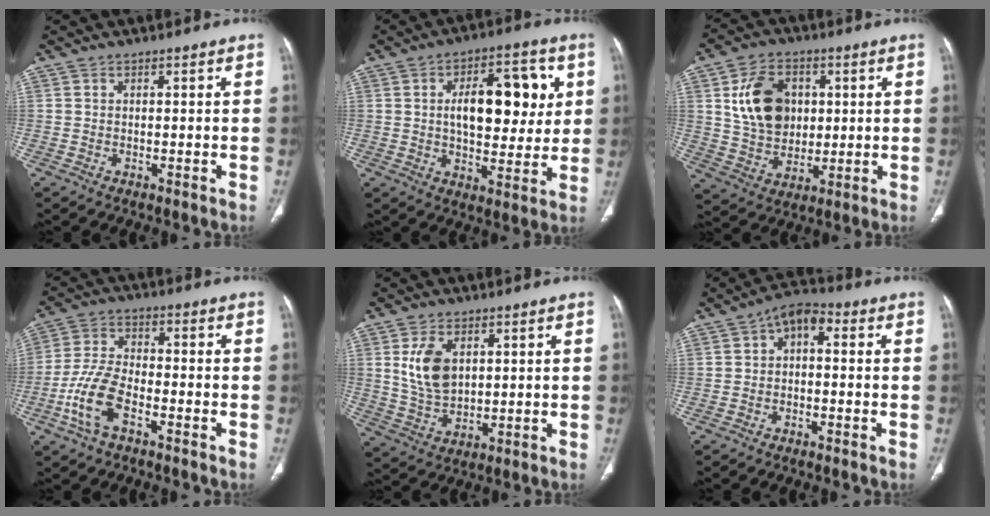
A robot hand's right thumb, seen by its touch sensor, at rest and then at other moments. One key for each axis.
{"total": 16.2, "fx": 3.3, "fy": 8.3, "fz": 13.5, "tx": -0.156, "ty": 0.003, "tz": 0.050}
{"total": 13.6, "fx": 3.0, "fy": 10.1, "fz": 8.5, "tx": -0.115, "ty": -0.009, "tz": 0.060}
{"total": 9.2, "fx": -4.2, "fy": 4.3, "fz": 6.9, "tx": -0.151, "ty": 0.025, "tz": -0.083}
{"total": 8.5, "fx": 2.5, "fy": 5.2, "fz": 6.2, "tx": -0.110, "ty": -0.011, "tz": 0.059}
{"total": 5.5, "fx": 0.4, "fy": 3.3, "fz": 4.4, "tx": -0.050, "ty": 0.028, "tz": -0.008}